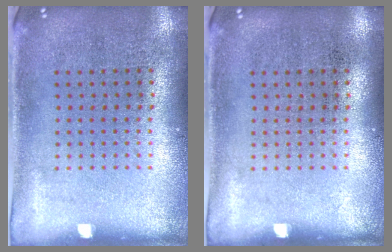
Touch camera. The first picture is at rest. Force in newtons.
{"total": 0.0}